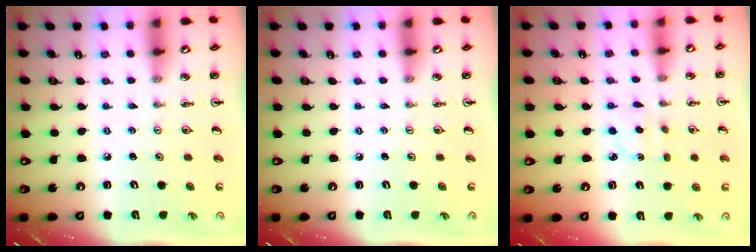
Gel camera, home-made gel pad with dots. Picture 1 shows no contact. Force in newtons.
{"total": 0.0}
{"total": 2.3, "press": 2.1, "slide": 0.8}